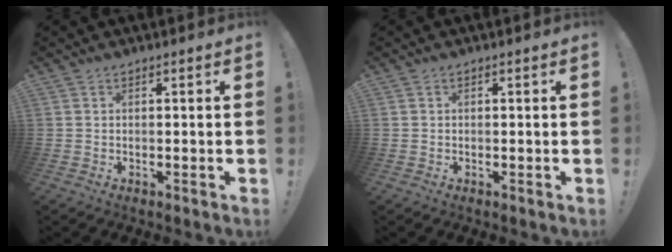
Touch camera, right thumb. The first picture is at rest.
{"total": 0.0}